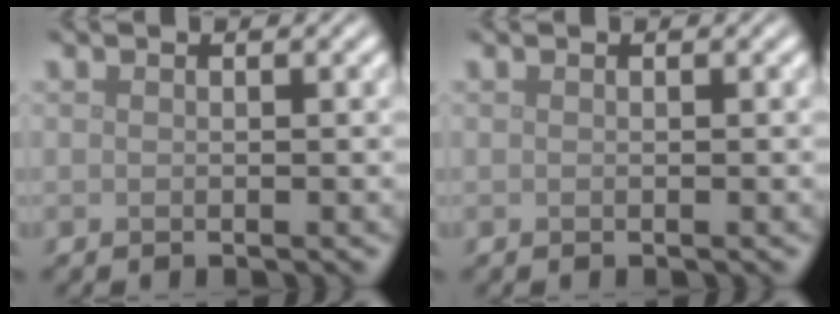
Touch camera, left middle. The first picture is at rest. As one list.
[{"total": 0.0}]